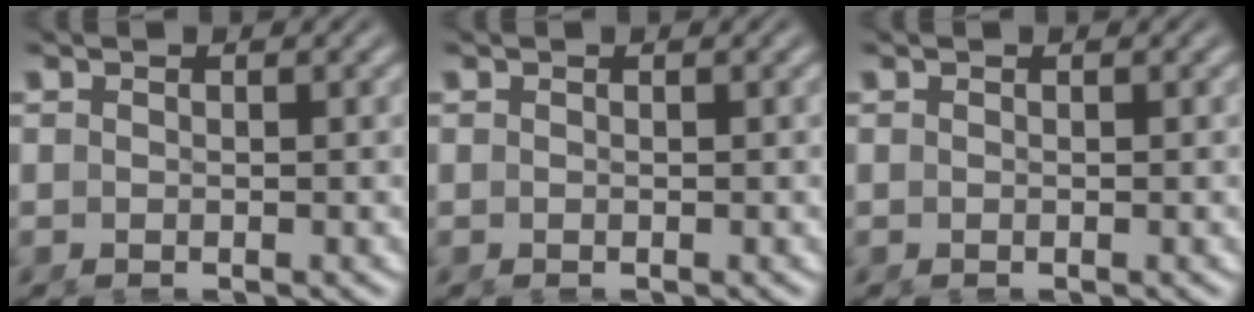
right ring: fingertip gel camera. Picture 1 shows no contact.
{"total": 0.0}
{"total": 0.0}